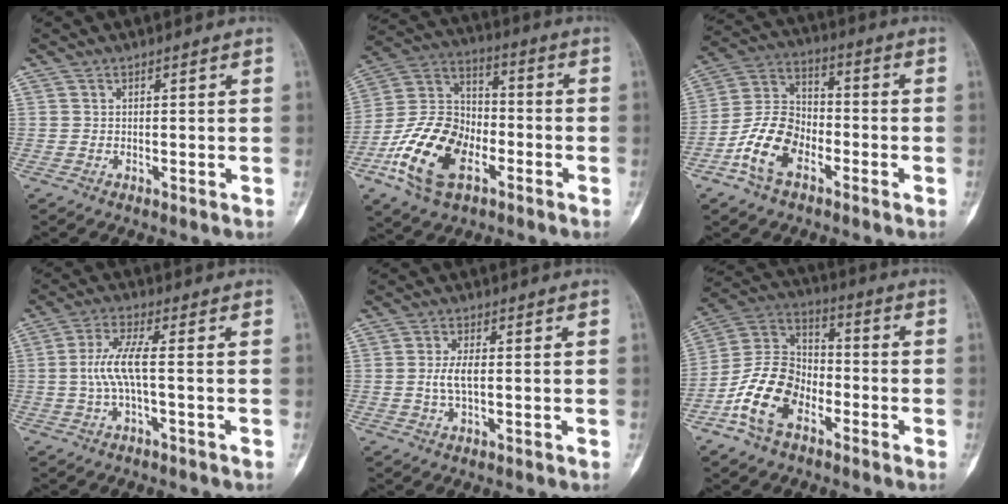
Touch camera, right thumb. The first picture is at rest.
{"total": 17.8, "force": [-7.4, 10.8, 12.0], "torque": [-0.220, 0.044, -0.142]}
{"total": 11.7, "force": [-5.4, 7.4, 7.4], "torque": [-0.134, 0.039, -0.108]}
{"total": 6.2, "force": [-0.5, 1.0, 6.1], "torque": [-0.145, 0.017, -0.017]}
{"total": 3.7, "force": [-0.1, 1.4, 3.4], "torque": [-0.075, 0.002, -0.003]}
{"total": 13.9, "force": [-6.2, 9.1, 8.5], "torque": [-0.151, 0.053, -0.126]}